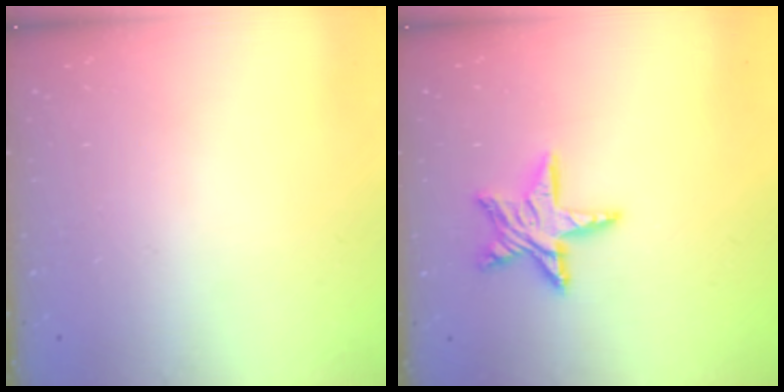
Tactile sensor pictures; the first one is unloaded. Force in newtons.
{"total": 11.1, "press": 11.1, "slide": 1.0}